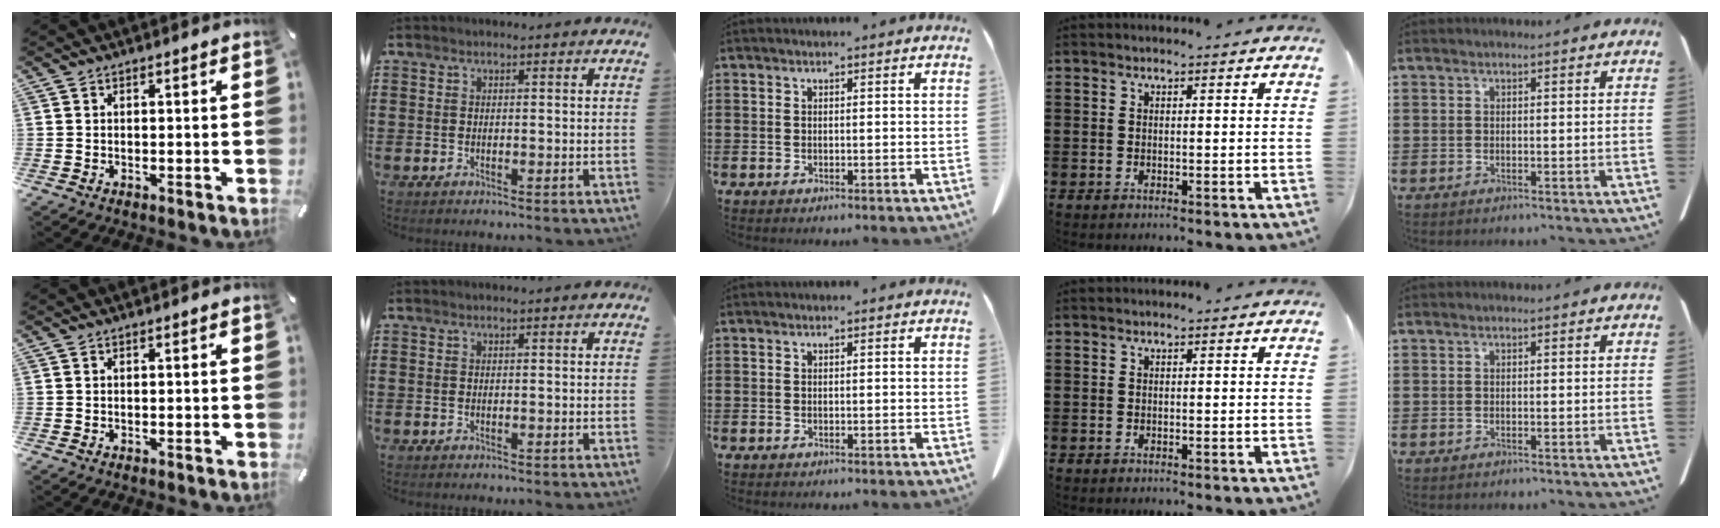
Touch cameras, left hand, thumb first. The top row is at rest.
{}